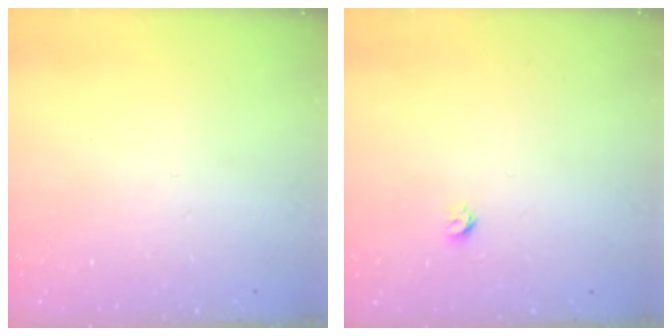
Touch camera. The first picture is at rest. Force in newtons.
{"total": 3.6, "press": 3.6, "slide": 0.3}